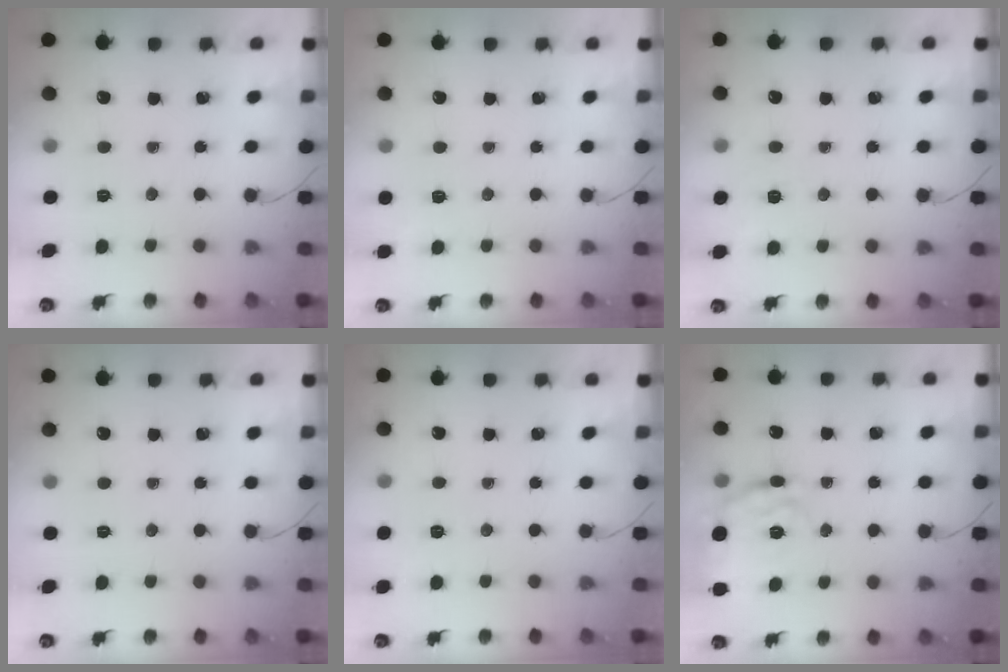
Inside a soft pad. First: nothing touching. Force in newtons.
{"total": 5.8, "press": 5.6, "slide": 1.5}
{"total": 1.6, "press": 0.2, "slide": 1.6}
{"total": 0.0}
{"total": 1.6, "press": 0.2, "slide": 1.6}
{"total": 22.5, "press": 22.3, "slide": 2.8}